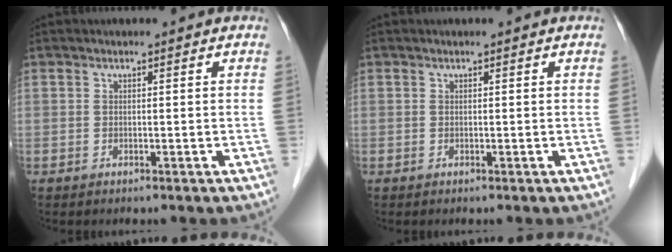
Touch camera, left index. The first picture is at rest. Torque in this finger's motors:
{"motor_torque": [0.24, 0.06, -0.03, 0.00]}